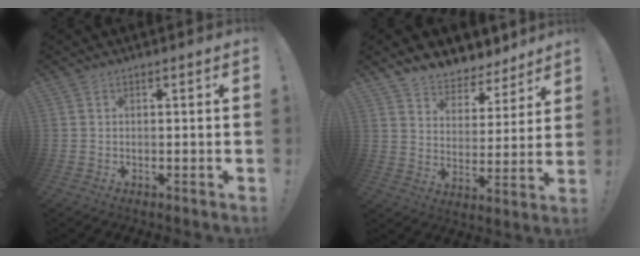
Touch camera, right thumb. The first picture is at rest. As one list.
[{"total": 7.5, "force": [6.6, 3.4, 0.9], "torque": [-0.019, -0.067, 0.124]}]